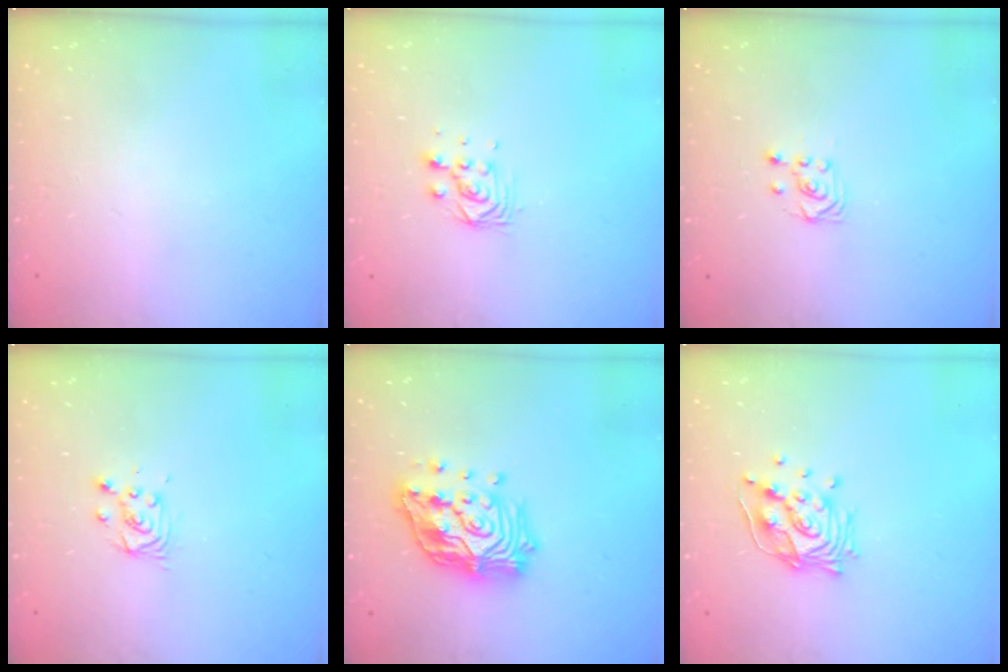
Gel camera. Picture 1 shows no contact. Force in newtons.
{"total": 4.7, "press": 4.6, "slide": 0.6}
{"total": 2.7, "press": 2.4, "slide": 1.3}
{"total": 3.9, "press": 3.8, "slide": 0.4}
{"total": 19.6, "press": 19.5, "slide": 2.3}
{"total": 13.4, "press": 13.4, "slide": 1.6}